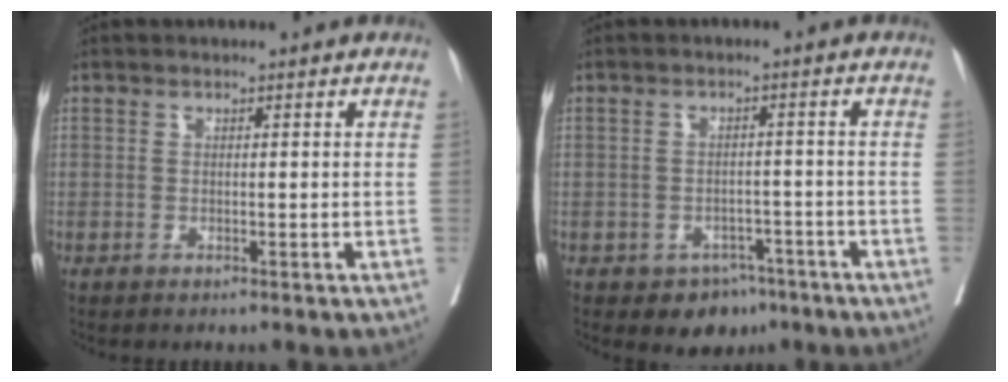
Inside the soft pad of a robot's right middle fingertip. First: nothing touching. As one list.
[{"total": 5.3, "force": [-3.6, 3.6, 1.3], "torque": [-0.002, 0.012, -0.044]}]